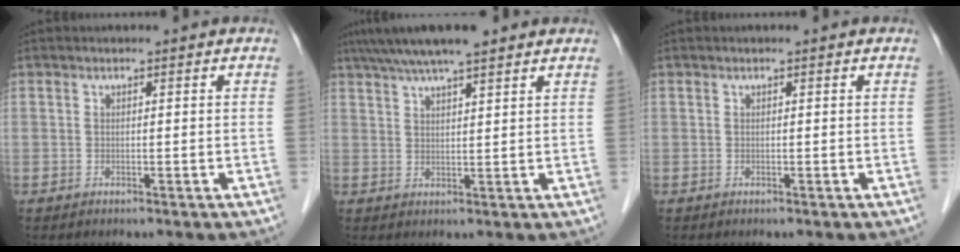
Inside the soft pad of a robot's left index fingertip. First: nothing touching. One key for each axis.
{"total": 8.9, "fx": 7.0, "fy": 1.1, "fz": 5.5, "tx": -0.088, "ty": 0.038, "tz": 0.114}
{"total": 0.0}